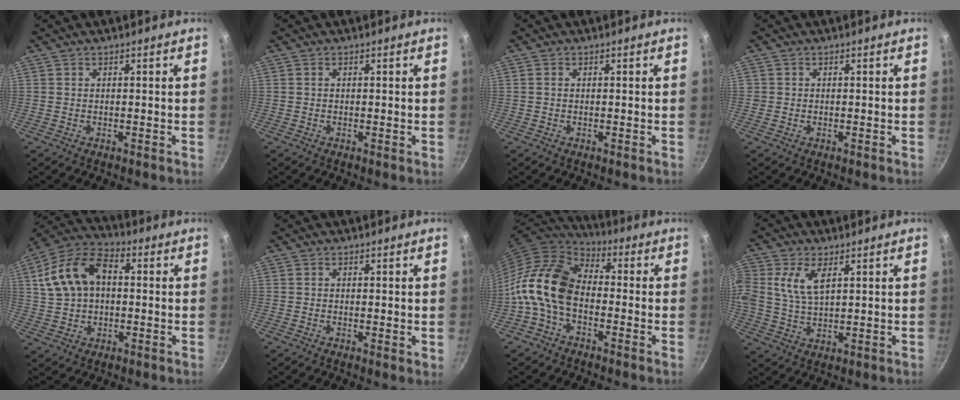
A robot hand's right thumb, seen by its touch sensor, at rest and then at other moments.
{"total": 0.5, "force": [0.1, 0.3, 0.4], "torque": [-0.007, 0.001, 0.001]}
{"total": 0.6, "force": [0.0, 0.5, 0.4], "torque": [-0.006, 0.004, 0.000]}
{"total": 0.8, "force": [-0.1, 0.7, 0.0], "torque": [-0.003, 0.000, -0.001]}
{"total": 14.4, "force": [2.4, 9.4, 10.5], "torque": [-0.186, 0.032, 0.032]}
{"total": 1.0, "force": [0.3, 0.4, 0.9], "torque": [-0.013, -0.002, 0.002]}
{"total": 13.9, "force": [-3.1, 8.9, 10.1], "torque": [-0.174, 0.042, -0.084]}
{"total": 7.6, "force": [2.5, 4.2, 5.8], "torque": [-0.120, -0.008, 0.049]}